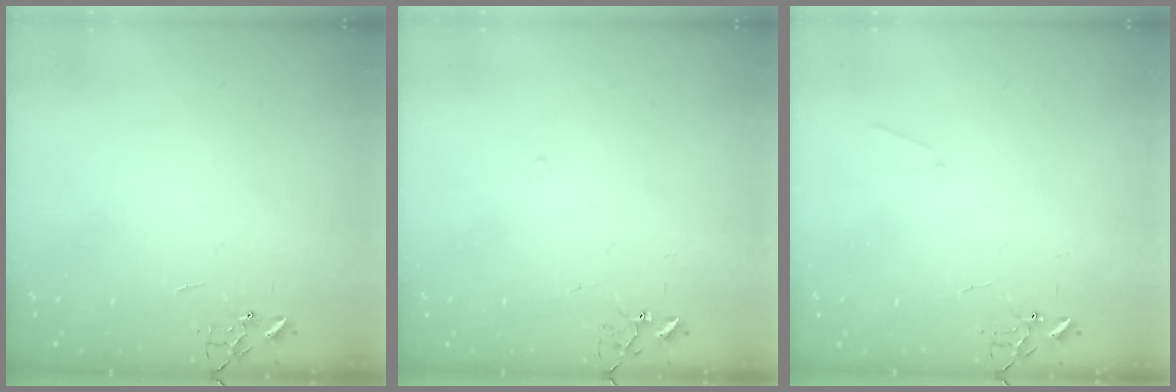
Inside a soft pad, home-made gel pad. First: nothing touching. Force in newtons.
{"total": 6.8, "press": 6.8, "slide": 0.5}
{"total": 5.9, "press": 5.9, "slide": 0.4}